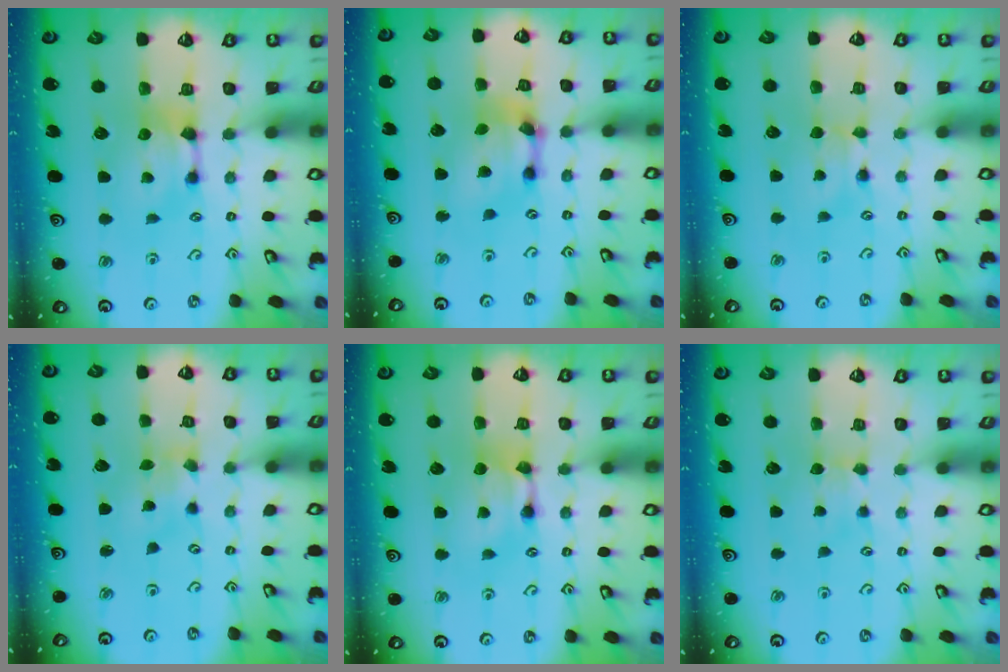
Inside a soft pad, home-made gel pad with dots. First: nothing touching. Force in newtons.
{"total": 5.3, "press": 4.7, "slide": 2.5}
{"total": 0.9, "press": 0.8, "slide": 0.5}
{"total": 1.7, "press": 1.3, "slide": 1.0}
{"total": 1.6, "press": 1.6, "slide": 0.2}
{"total": 2.0, "press": 1.9, "slide": 0.5}